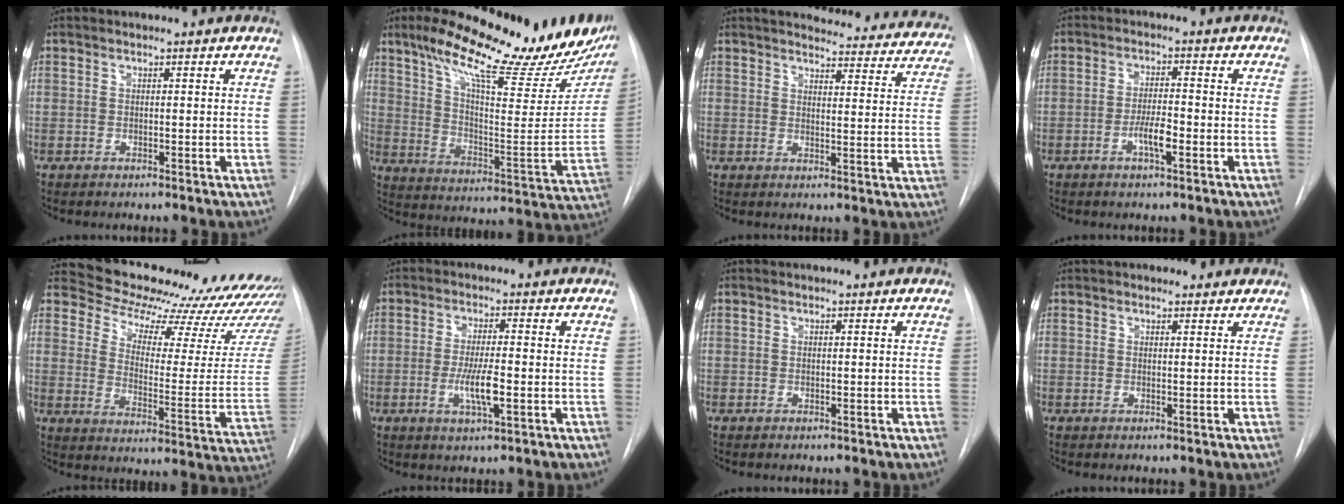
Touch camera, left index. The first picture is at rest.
{"total": 26.7, "force": [19.6, 5.8, 17.1], "torque": [-0.258, -0.018, 0.269]}
{"total": 21.2, "force": [20.0, 4.9, 5.3], "torque": [-0.048, -0.060, 0.211]}
{"total": 4.0, "force": [-1.7, 0.7, 3.5], "torque": [-0.065, 0.000, -0.033]}
{"total": 25.6, "force": [24.4, 3.4, 7.1], "torque": [-0.101, -0.125, 0.298]}
{"total": 5.5, "force": [-1.5, 0.7, 5.3], "torque": [-0.104, -0.010, -0.026]}
{"total": 0.0}
{"total": 2.5, "force": [2.2, 1.2, 0.5], "torque": [-0.004, 0.014, 0.021]}